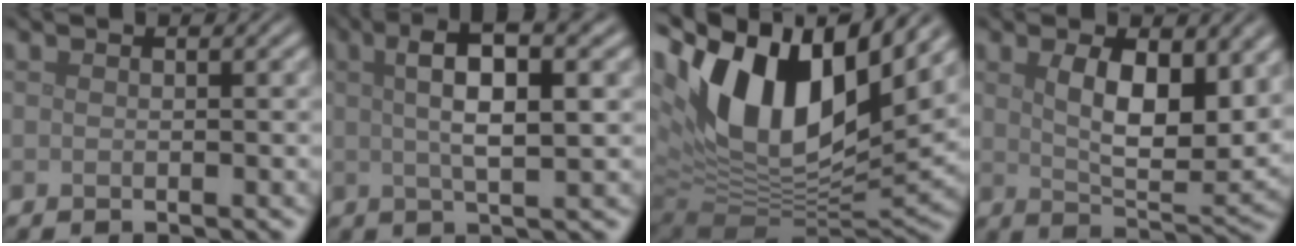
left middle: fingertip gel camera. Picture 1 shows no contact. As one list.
[{"total": 6.5, "force": [1.8, 1.7, 6.0], "torque": [-0.089, 0.010, 0.028]}, {"total": 16.1, "force": [6.5, 8.3, 12.2], "torque": [-0.237, 0.010, 0.120]}, {"total": 7.4, "force": [2.2, 3.1, 6.4], "torque": [-0.110, -0.009, 0.044]}]